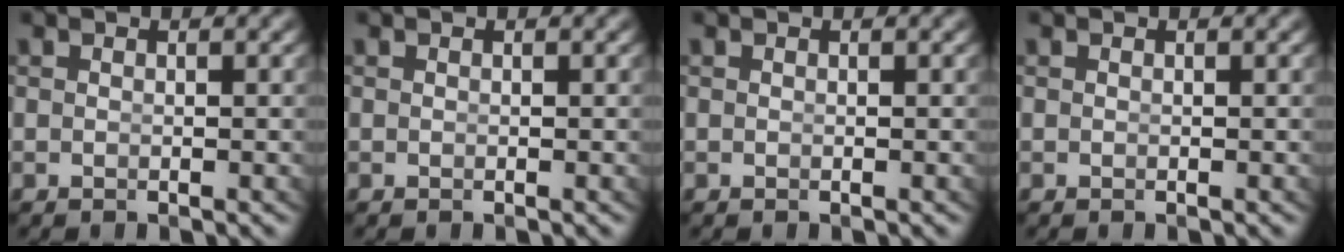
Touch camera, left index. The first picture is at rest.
{"total": 0.0}
{"total": 0.0}
{"total": 0.0}